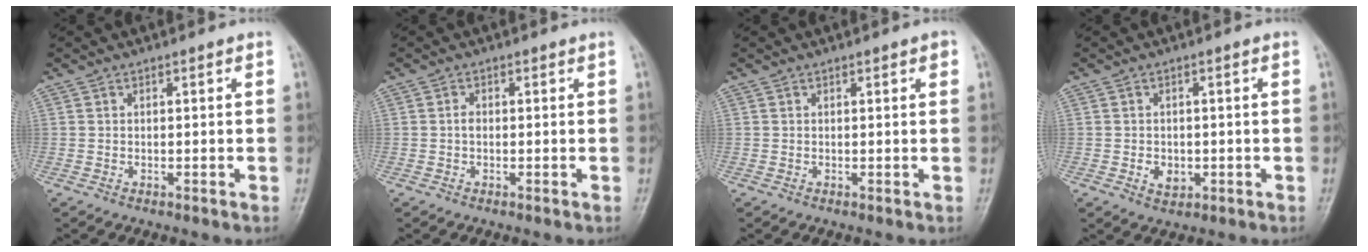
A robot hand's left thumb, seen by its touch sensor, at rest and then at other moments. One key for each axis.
{"total": 1.1, "fx": -0.1, "fy": 0.7, "fz": 0.8, "tx": -0.009, "ty": 0.003, "tz": -0.005}
{"total": 1.3, "fx": 0.5, "fy": 0.3, "fz": 1.2, "tx": -0.016, "ty": 0.002, "tz": 0.005}
{"total": 3.6, "fx": -1.0, "fy": 2.6, "fz": 2.3, "tx": -0.028, "ty": 0.008, "tz": -0.009}